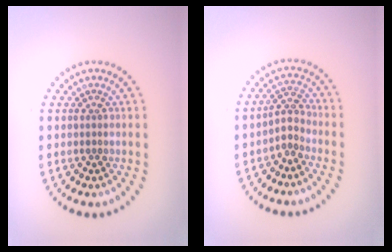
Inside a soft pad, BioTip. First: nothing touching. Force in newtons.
{"total": 2.1, "press": 1.5, "slide": 1.4}